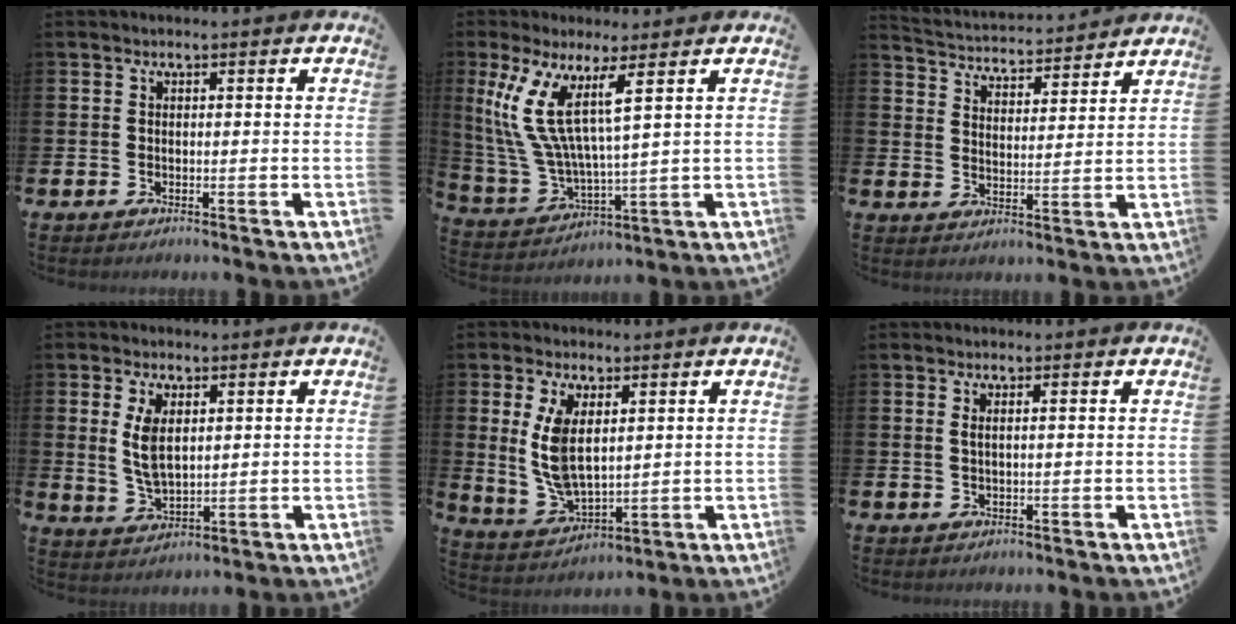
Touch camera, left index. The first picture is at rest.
{"total": 10.0, "force": [6.0, 2.4, 7.7], "torque": [-0.180, -0.019, 0.109]}
{"total": 4.0, "force": [4.0, 0.7, 0.0], "torque": [-0.025, -0.033, 0.066]}
{"total": 5.1, "force": [1.9, 2.6, 4.0], "torque": [-0.067, 0.000, 0.029]}
{"total": 7.3, "force": [2.5, 3.9, 5.6], "torque": [-0.121, -0.007, 0.039]}
{"total": 0.8, "force": [0.4, -0.1, 0.6], "torque": [-0.011, -0.002, 0.007]}